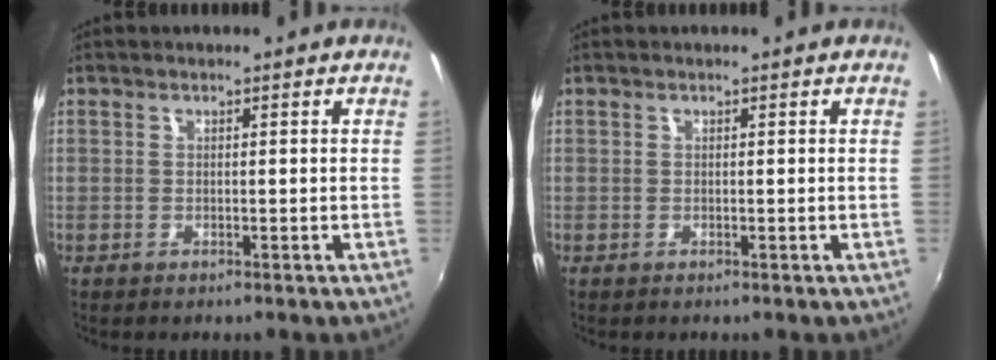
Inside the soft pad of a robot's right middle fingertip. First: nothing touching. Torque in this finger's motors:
{"motor_torque": [-0.22, -0.04, -0.02, 0.00]}